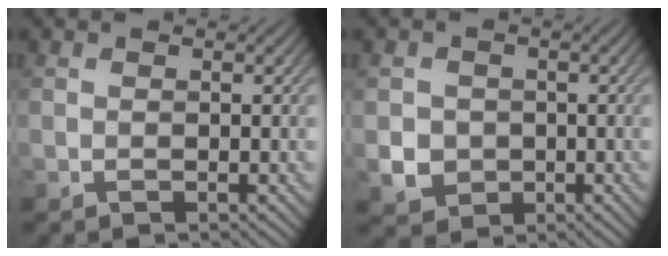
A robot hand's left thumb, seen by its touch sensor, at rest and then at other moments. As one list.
[{"total": 4.1, "force": [-0.7, 3.8, 1.3], "torque": [-0.034, -0.011, -0.021]}]